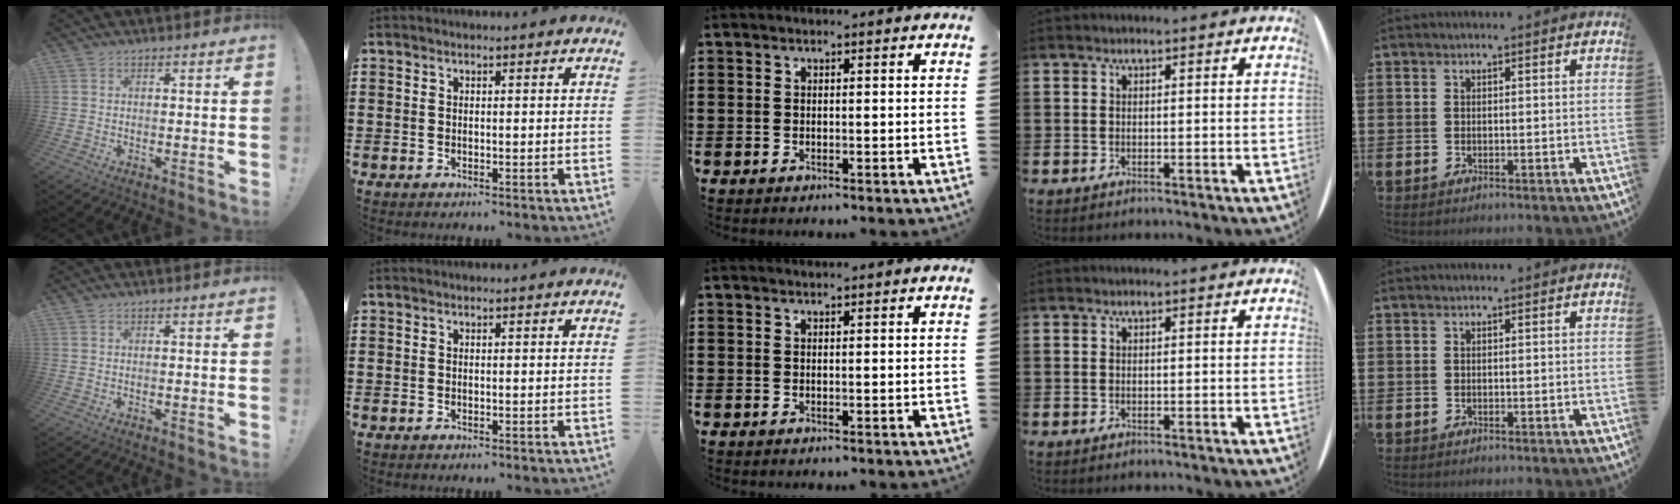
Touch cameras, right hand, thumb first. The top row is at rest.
{}